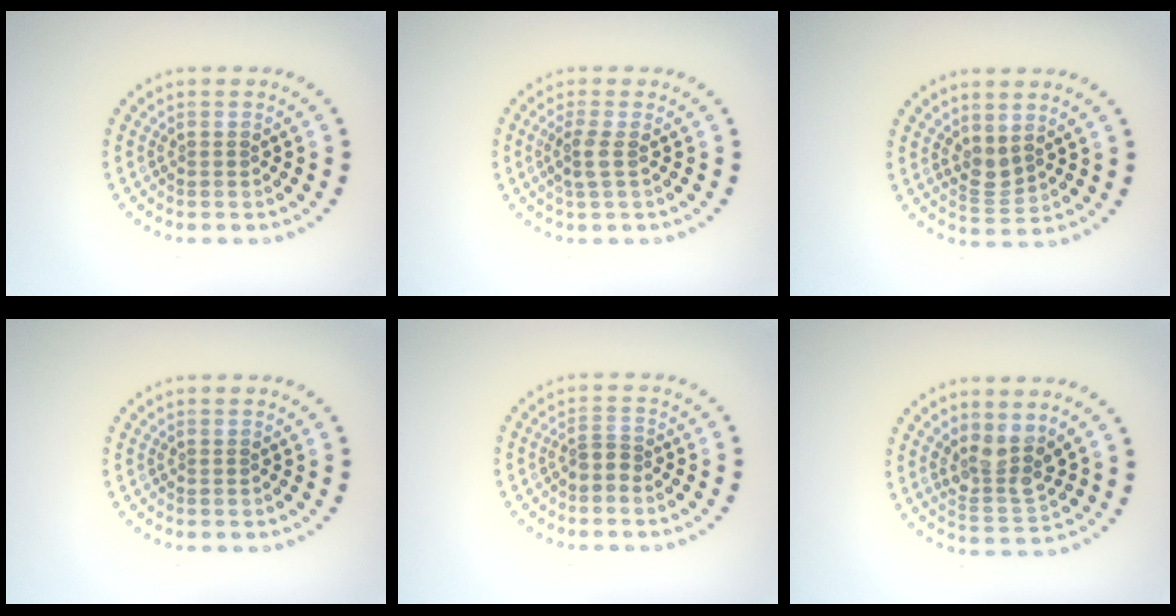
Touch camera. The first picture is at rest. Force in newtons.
{"total": 1.7, "press": 1.4, "slide": 0.9}
{"total": 1.8, "press": 1.5, "slide": 1.0}
{"total": 0.0}
{"total": 1.4, "press": 0.9, "slide": 1.1}
{"total": 3.6, "press": 3.2, "slide": 1.7}